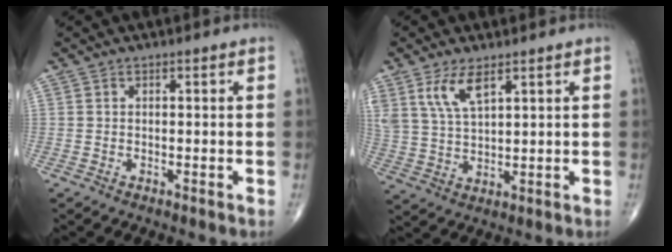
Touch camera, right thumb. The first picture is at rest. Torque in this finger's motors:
{"motor_torque": [0.10, 0.19, 0.76, 0.54, 0.15]}